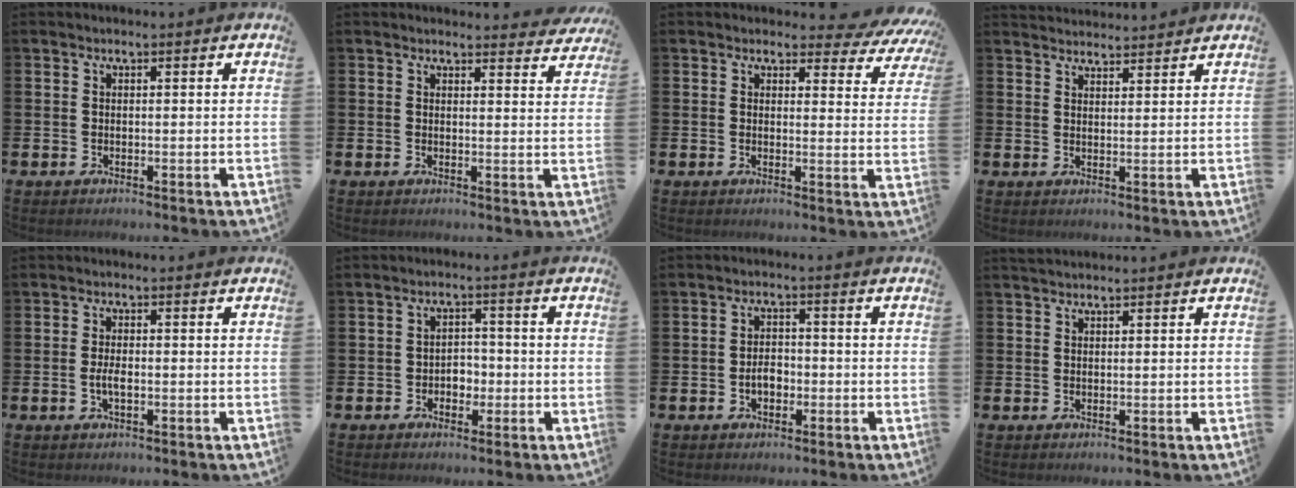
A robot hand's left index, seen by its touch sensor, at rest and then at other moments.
{"total": 2.5, "force": [2.5, 0.3, 0.0], "torque": [0.004, -0.017, 0.043]}
{"total": 2.6, "force": [2.2, 1.4, 0.6], "torque": [-0.006, -0.021, 0.030]}
{"total": 2.9, "force": [2.8, 0.4, -0.2], "torque": [-0.001, -0.016, 0.053]}
{"total": 2.2, "force": [-0.4, 0.9, 2.0], "torque": [-0.036, 0.000, -0.007]}
{"total": 2.5, "force": [-0.9, 2.0, 1.1], "torque": [-0.017, 0.003, -0.024]}
{"total": 2.9, "force": [-0.8, 1.9, 2.0], "torque": [-0.030, 0.000, -0.019]}
{"total": 1.3, "force": [1.2, 0.2, 0.2], "torque": [-0.005, 0.002, 0.024]}